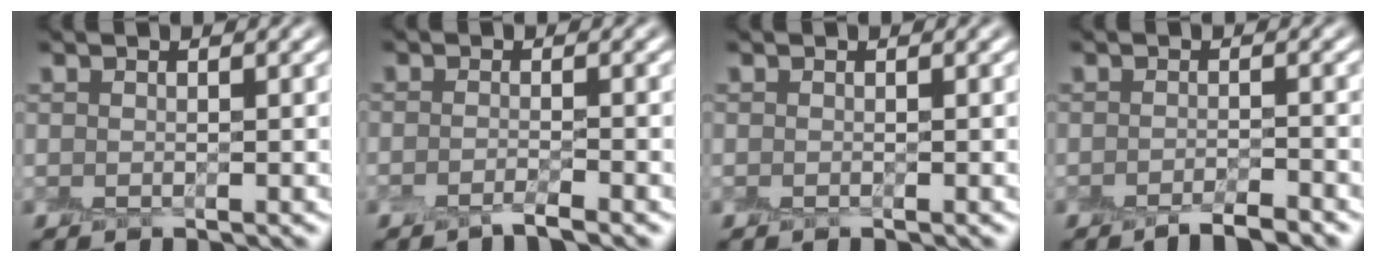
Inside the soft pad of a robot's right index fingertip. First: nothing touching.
{"total": 1.9, "force": [-1.3, 0.4, 1.3], "torque": [-0.012, -0.005, -0.034]}
{"total": 0.0}
{"total": 3.0, "force": [-2.3, 0.7, 1.9], "torque": [-0.021, -0.002, -0.044]}